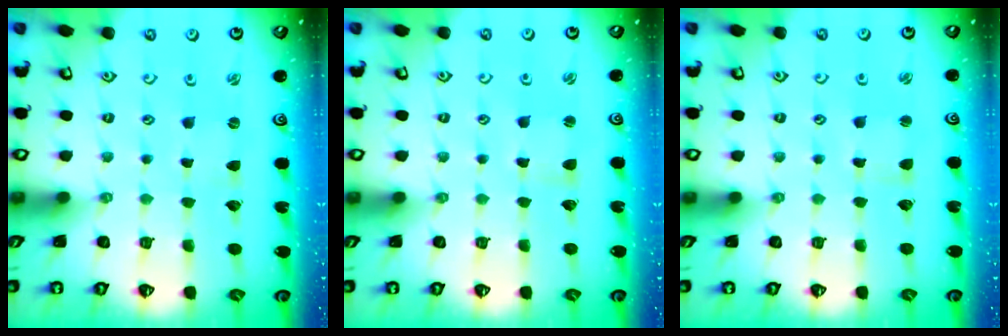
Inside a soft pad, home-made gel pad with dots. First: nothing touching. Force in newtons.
{"total": 1.7, "press": 1.6, "slide": 0.3}
{"total": 1.0, "press": 1.0, "slide": 0.2}